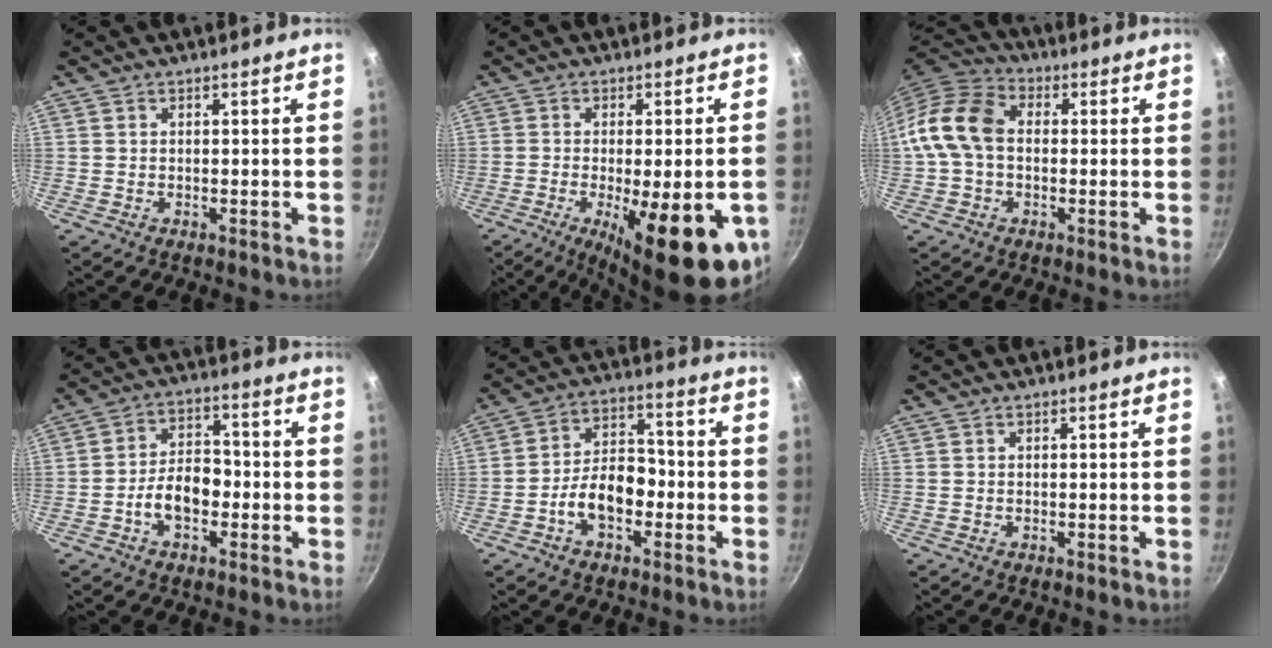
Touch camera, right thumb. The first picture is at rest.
{"total": 19.3, "force": [-6.7, 5.9, 17.1], "torque": [-0.211, -0.009, -0.084]}
{"total": 11.8, "force": [0.2, 8.5, 8.2], "torque": [-0.137, 0.030, -0.016]}
{"total": 8.4, "force": [-2.7, 5.3, 6.0], "torque": [-0.075, 0.036, -0.050]}
{"total": 12.0, "force": [-4.2, 7.3, 8.5], "torque": [-0.105, 0.055, -0.079]}
{"total": 0.0}